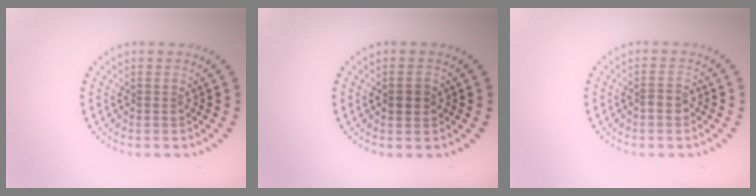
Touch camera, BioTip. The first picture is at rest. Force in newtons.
{"total": 2.0, "press": 2.0, "slide": 0.0}
{"total": 1.4, "press": 1.2, "slide": 0.8}